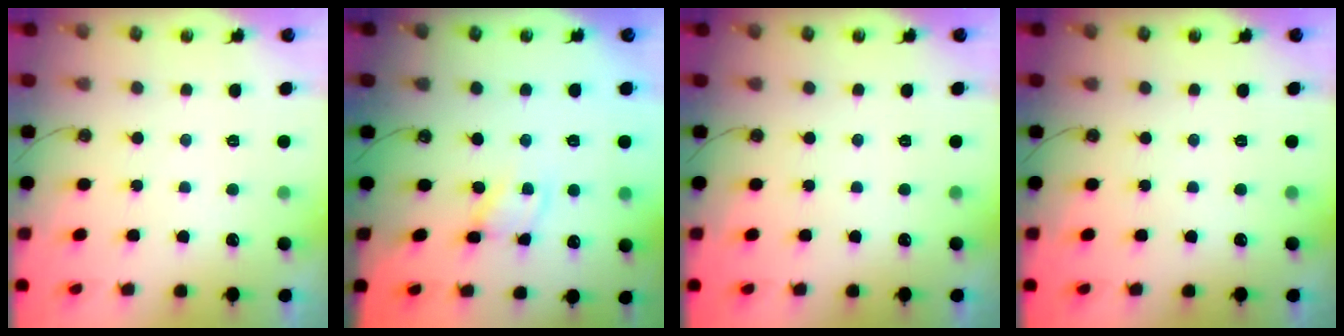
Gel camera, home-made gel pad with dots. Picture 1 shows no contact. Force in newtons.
{"total": 2.8, "press": 2.8, "slide": 0.1}
{"total": 0.0}
{"total": 0.0}